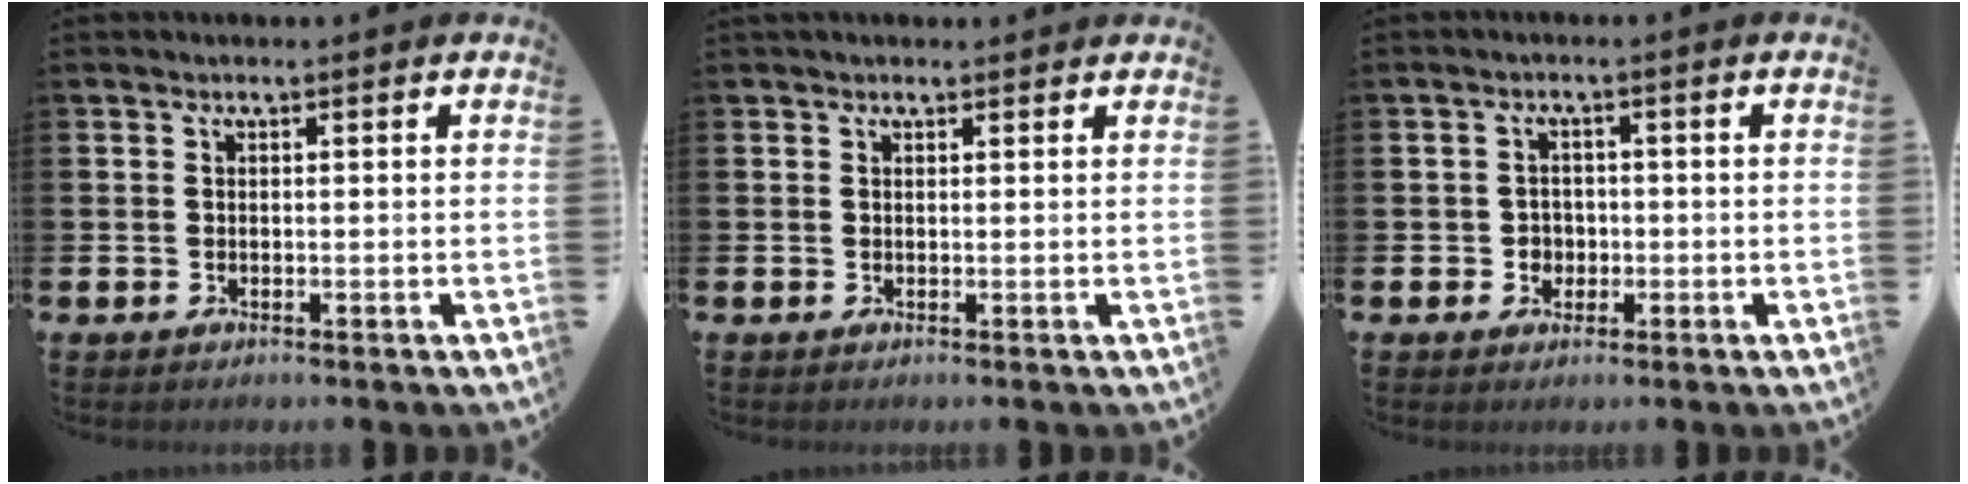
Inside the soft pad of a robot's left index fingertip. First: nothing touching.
{"total": 0.8, "force": [0.7, 0.3, 0.2], "torque": [0.007, 0.001, 0.011]}
{"total": 2.2, "force": [-0.4, 2.1, 0.5], "torque": [-0.003, 0.002, -0.015]}